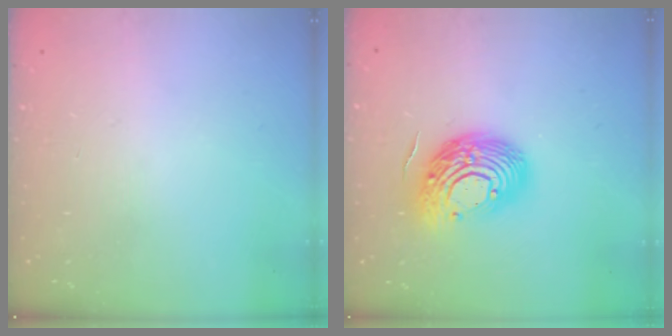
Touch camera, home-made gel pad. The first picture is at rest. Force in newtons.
{"total": 16.1, "press": 16.1, "slide": 1.3}